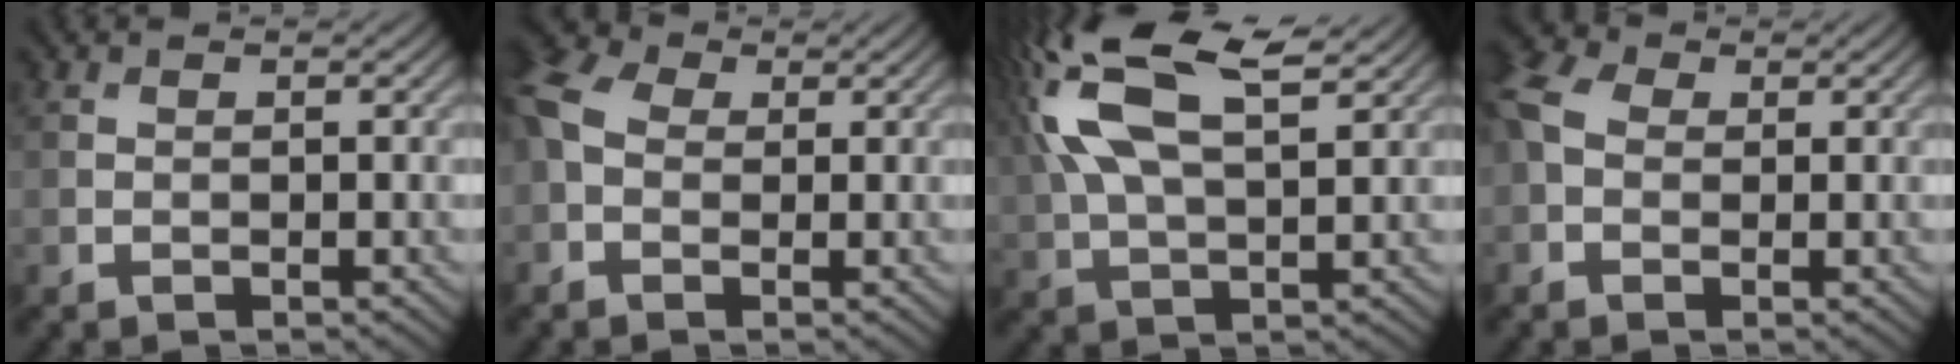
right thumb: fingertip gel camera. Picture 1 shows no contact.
{"total": 7.4, "force": [0.0, 5.3, 5.2], "torque": [-0.153, 0.012, -0.014]}
{"total": 14.2, "force": [5.7, 6.3, 11.3], "torque": [-0.257, 0.020, 0.096]}
{"total": 5.6, "force": [0.1, 4.1, 3.8], "torque": [-0.115, 0.009, -0.013]}